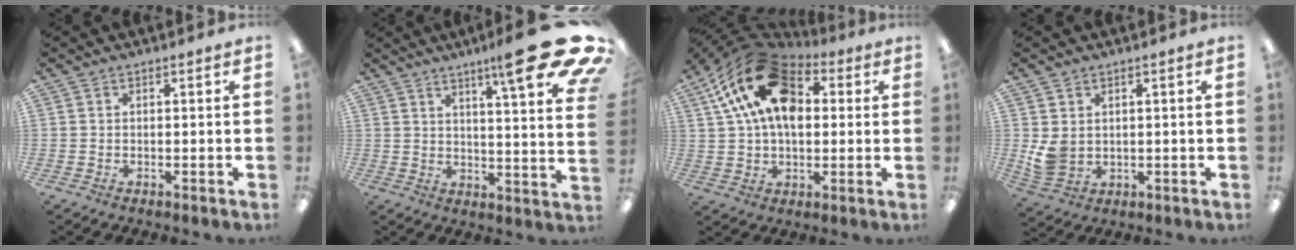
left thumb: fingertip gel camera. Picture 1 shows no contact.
{"total": 17.8, "force": [11.0, 2.5, 13.8], "torque": [-0.194, -0.074, 0.163]}
{"total": 20.7, "force": [7.1, 13.1, 14.3], "torque": [-0.288, -0.013, 0.123]}
{"total": 5.5, "force": [1.4, 4.6, 2.6], "torque": [-0.058, -0.003, 0.030]}